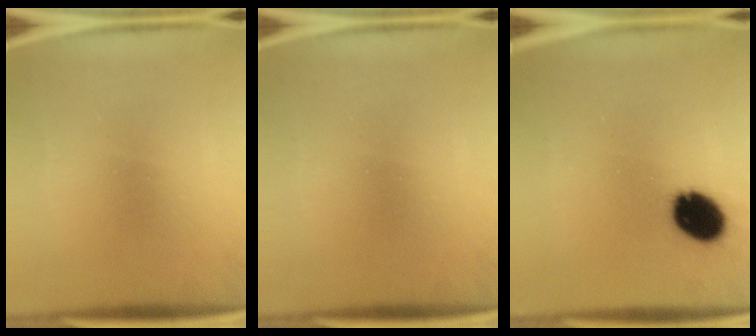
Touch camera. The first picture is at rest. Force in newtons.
{"total": 0.0}
{"total": 10.5}